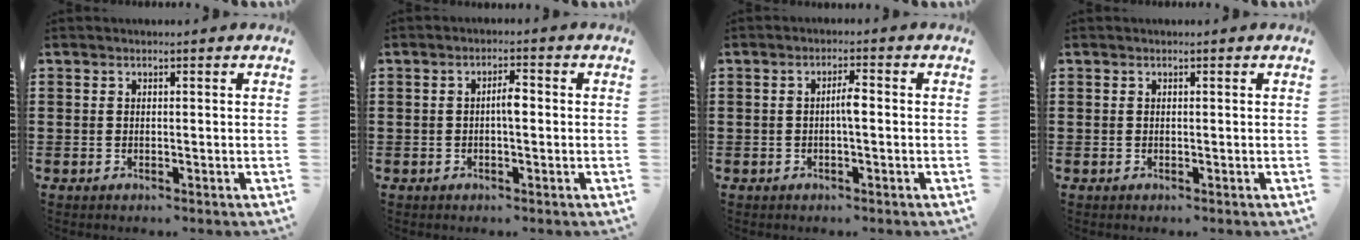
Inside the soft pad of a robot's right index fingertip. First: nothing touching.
{"total": 2.6, "force": [-0.1, 0.8, 2.5], "torque": [-0.046, 0.003, -0.004]}
{"total": 2.6, "force": [-0.2, 0.5, 2.5], "torque": [-0.046, 0.004, -0.005]}
{"total": 0.0}